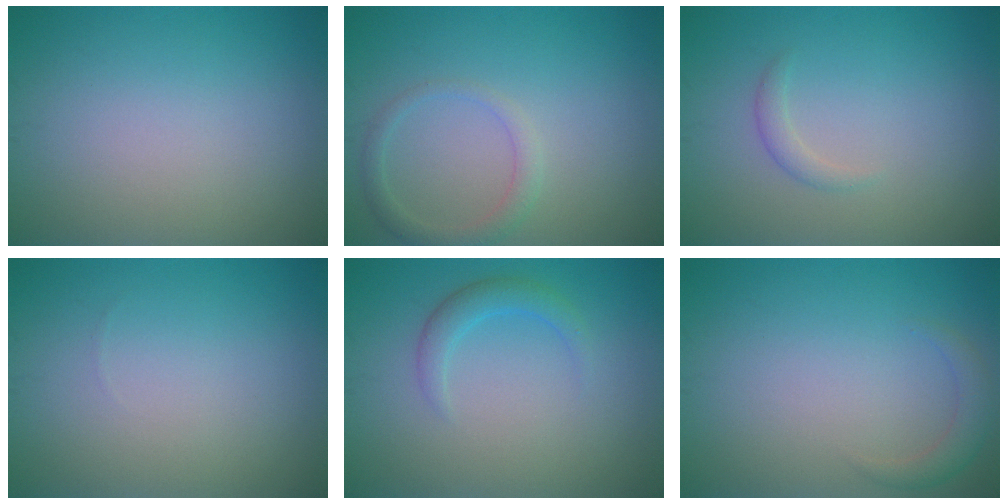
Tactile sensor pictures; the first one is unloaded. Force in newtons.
{"total": 1.9, "press": 1.9, "slide": 0.1}
{"total": 1.1, "press": 1.1, "slide": 0.0}
{"total": 0.0}
{"total": 2.0, "press": 2.0, "slide": 0.1}
{"total": 1.7, "press": 1.7, "slide": 0.1}